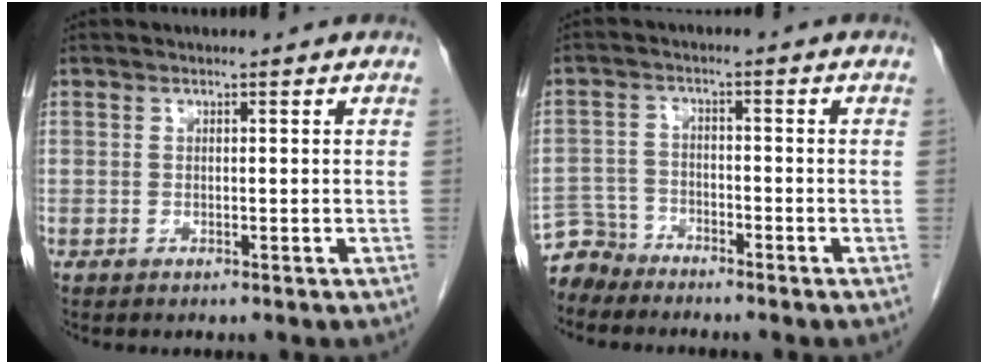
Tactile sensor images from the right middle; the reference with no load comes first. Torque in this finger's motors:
{"motor_torque": [0.10, -0.02, -0.01, -0.03]}